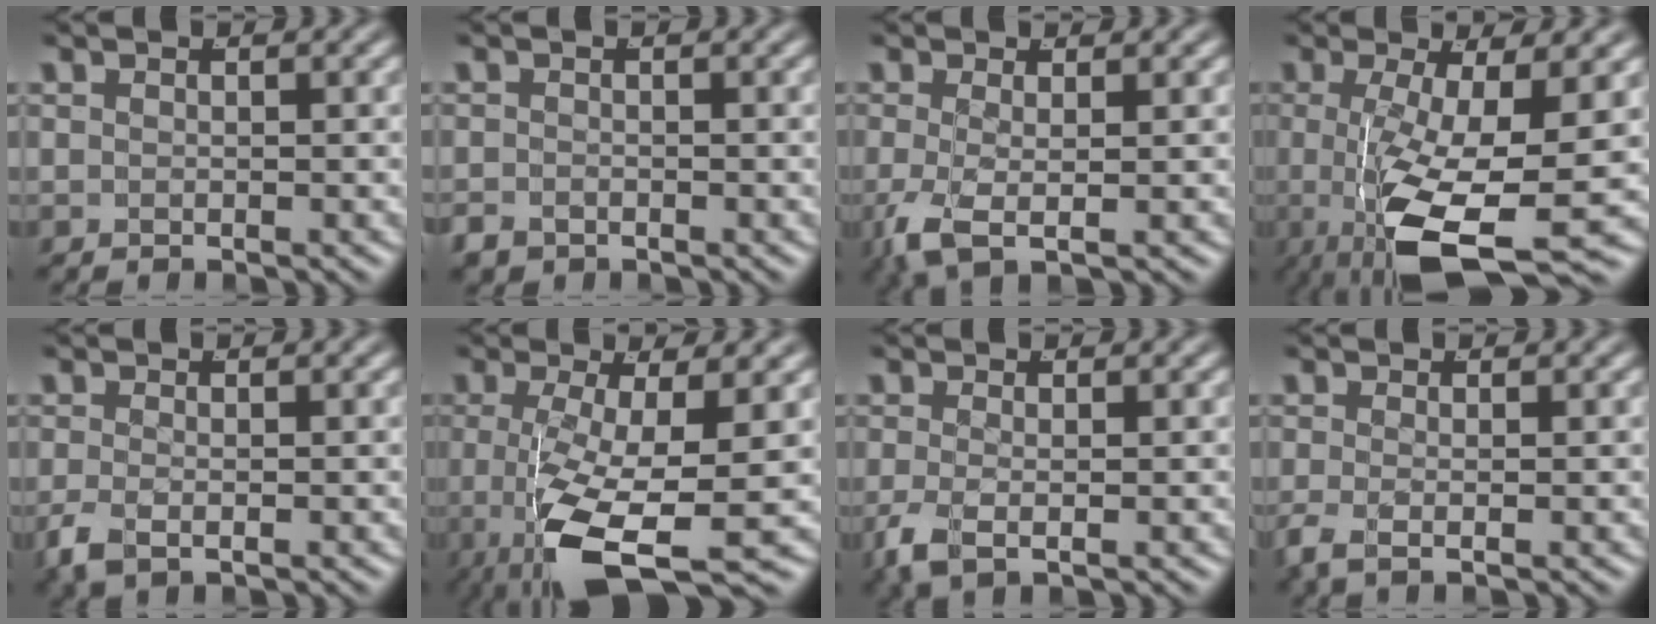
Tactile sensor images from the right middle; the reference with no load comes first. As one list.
[{"total": 1.5, "force": [-1.3, 0.7, 0.3], "torque": [-0.004, -0.015, -0.017]}, {"total": 3.1, "force": [-1.3, 0.9, 2.7], "torque": [-0.069, -0.023, -0.008]}, {"total": 10.1, "force": [-3.8, 3.1, 8.8], "torque": [-0.164, -0.045, -0.034]}, {"total": 2.0, "force": [-1.2, 0.8, 1.4], "torque": [-0.043, -0.016, -0.012]}, {"total": 9.2, "force": [-4.3, 2.6, 7.7], "torque": [-0.150, -0.045, -0.040]}, {"total": 2.3, "force": [-1.2, 0.7, 1.8], "torque": [-0.052, -0.017, -0.010]}, {"total": 1.7, "force": [-1.0, 0.3, 1.4], "torque": [-0.045, -0.017, -0.010]}]